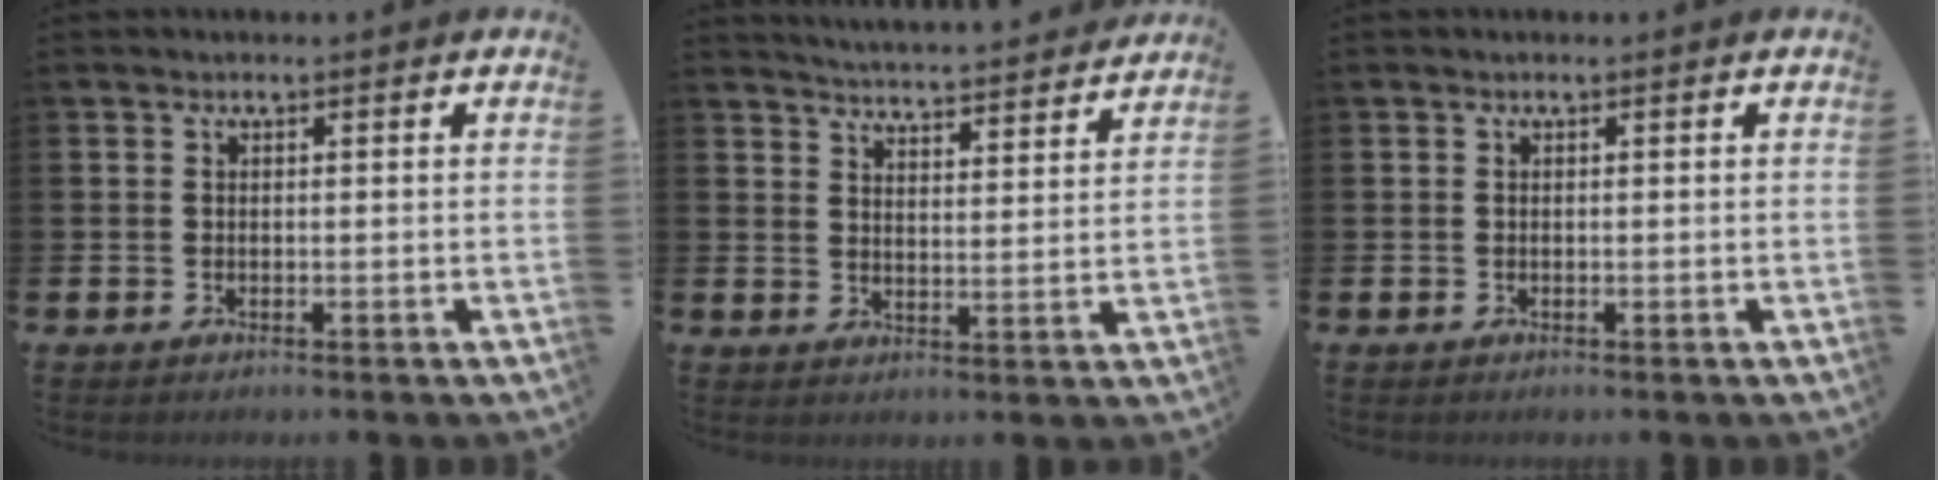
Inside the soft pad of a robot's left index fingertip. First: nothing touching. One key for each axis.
{"total": 5.3, "fx": 5.3, "fy": 0.0, "fz": 0.1, "tx": -0.012, "ty": -0.046, "tz": 0.091}
{"total": 0.0}